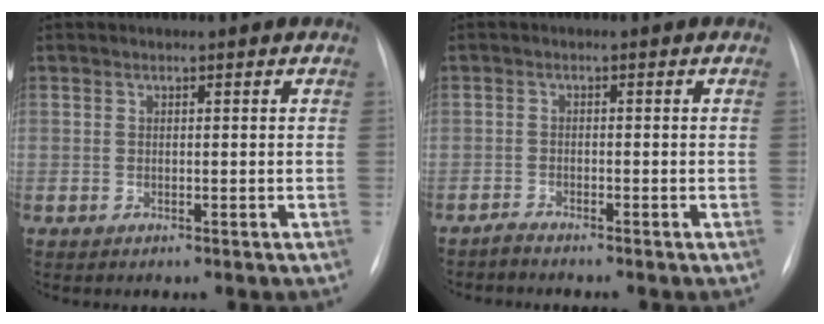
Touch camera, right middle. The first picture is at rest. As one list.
[{"total": 1.3, "force": [-1.3, -0.2, -0.1], "torque": [-0.003, -0.007, -0.025]}]